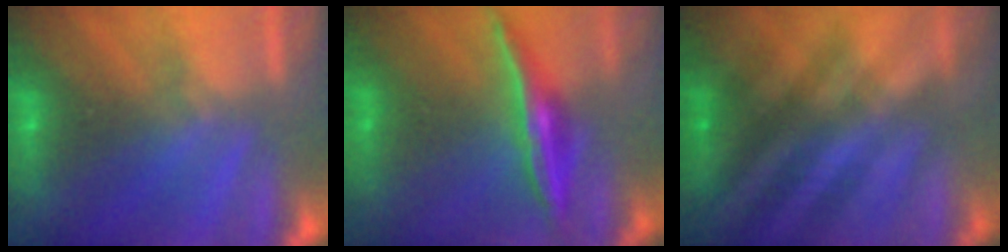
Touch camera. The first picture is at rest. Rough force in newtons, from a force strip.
{"total": 1.6}
{"total": 2.6}